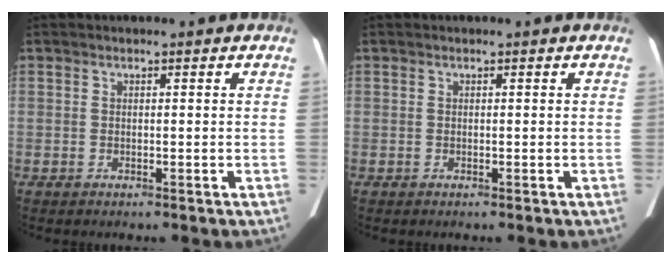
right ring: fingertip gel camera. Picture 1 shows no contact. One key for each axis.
{"total": 0.0}